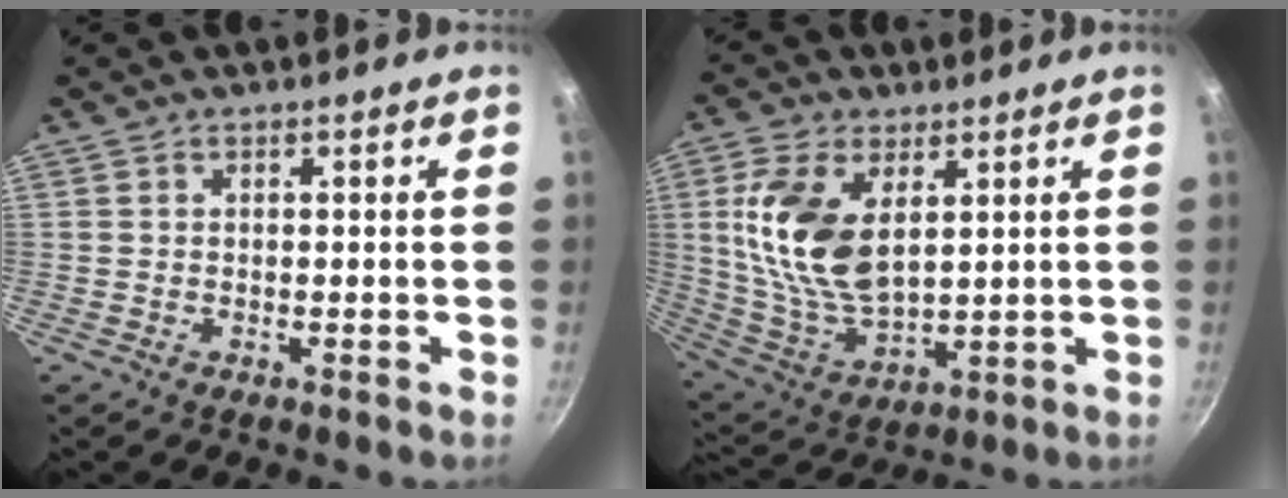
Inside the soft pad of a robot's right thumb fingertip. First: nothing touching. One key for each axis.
{"total": 15.7, "fx": 4.1, "fy": 8.6, "fz": 12.4, "tx": -0.238, "ty": -0.023, "tz": 0.092}